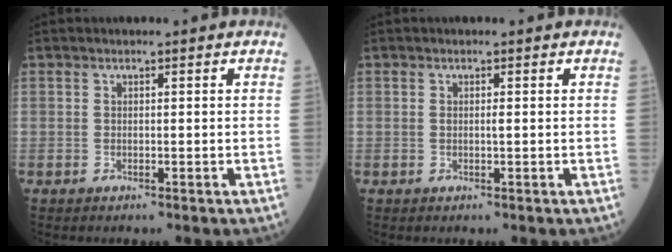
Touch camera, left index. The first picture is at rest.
{"total": 0.6, "force": [0.2, 0.0, 0.6], "torque": [-0.013, 0.001, 0.002]}